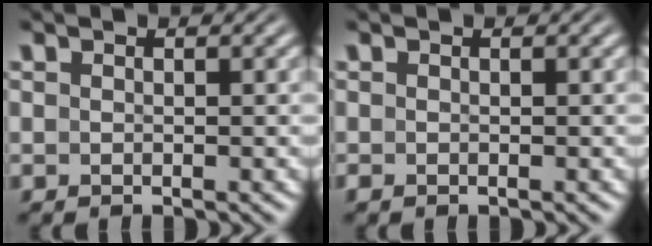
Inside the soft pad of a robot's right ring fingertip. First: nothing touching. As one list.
[{"total": 0.7, "force": [-0.4, 0.5, 0.3], "torque": [-0.010, -0.005, -0.005]}]